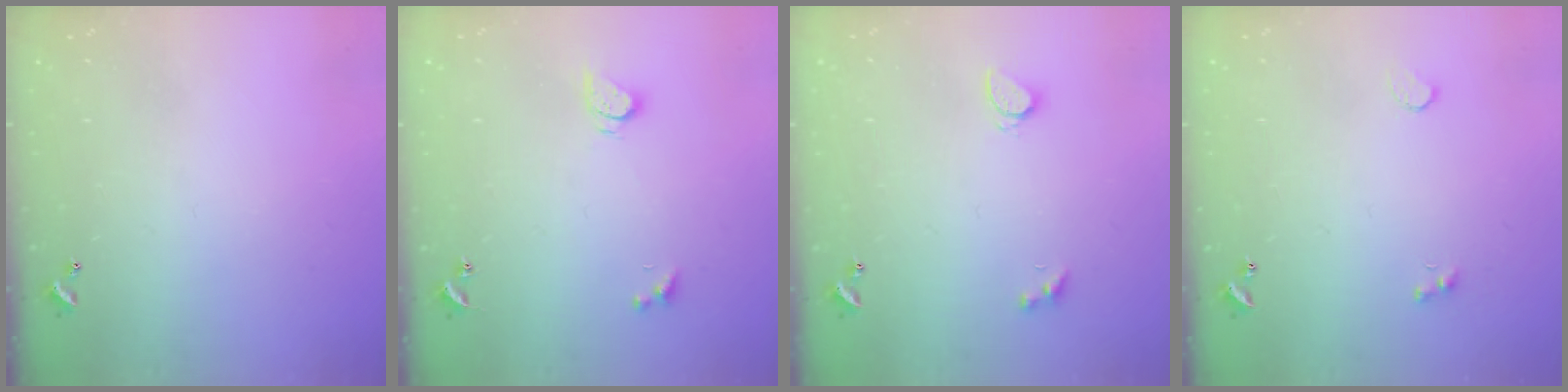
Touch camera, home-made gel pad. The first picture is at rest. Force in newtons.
{"total": 2.5, "press": 2.5, "slide": 0.5}
{"total": 2.0, "press": 2.0, "slide": 0.4}
{"total": 4.0, "press": 3.8, "slide": 1.1}